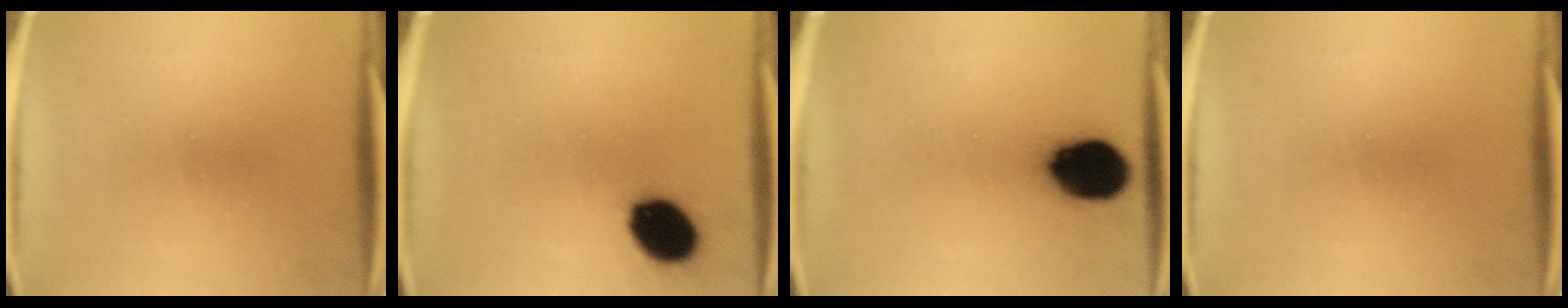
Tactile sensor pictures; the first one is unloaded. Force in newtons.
{"total": 11.9}
{"total": 14.8}
{"total": 0.0}